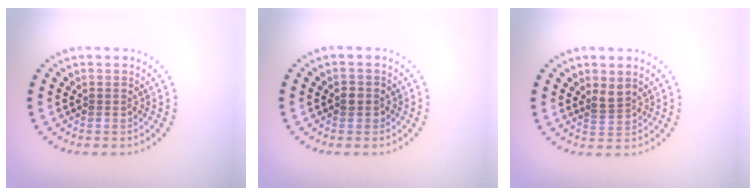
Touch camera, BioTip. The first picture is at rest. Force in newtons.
{"total": 1.1, "press": 1.0, "slide": 0.5}
{"total": 1.6, "press": 1.2, "slide": 1.1}